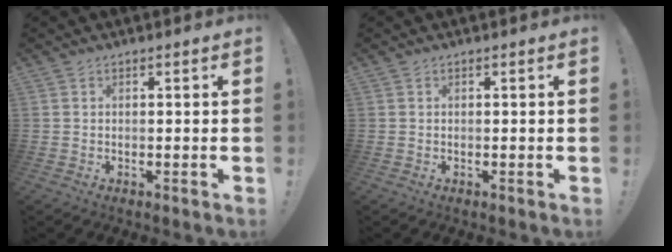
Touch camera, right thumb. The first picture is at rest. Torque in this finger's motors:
{"motor_torque": [0.02, 0.02, 0.00, -0.01, 0.00]}